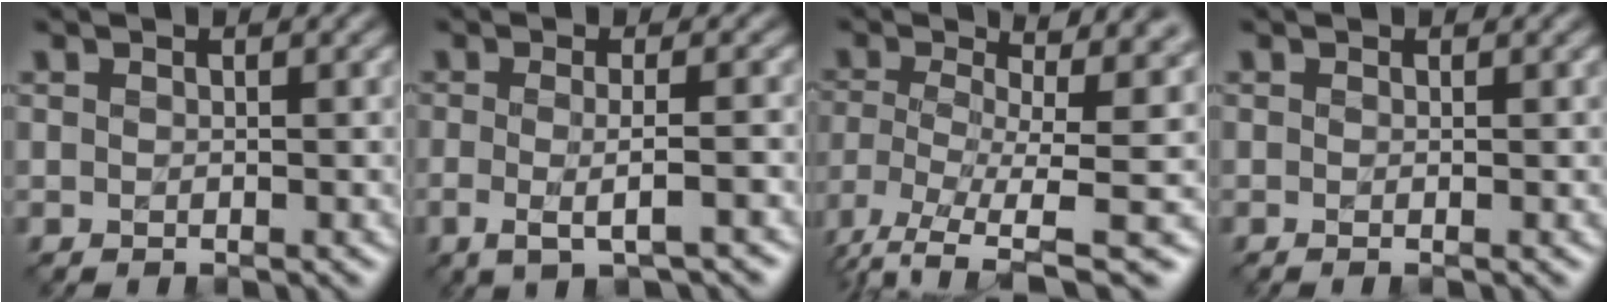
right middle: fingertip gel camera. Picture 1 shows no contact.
{"total": 3.9, "force": [-0.7, 1.1, 3.6], "torque": [-0.061, -0.011, -0.013]}
{"total": 10.7, "force": [-2.7, 3.6, 9.7], "torque": [-0.175, -0.007, -0.044]}
{"total": 0.8, "force": [-0.1, 0.3, 0.7], "torque": [-0.009, -0.008, -0.008]}